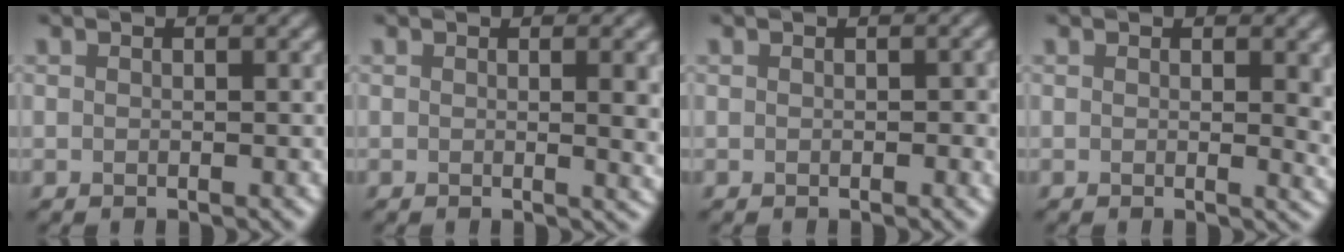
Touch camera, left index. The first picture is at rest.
{"total": 3.6, "force": [0.3, 1.0, 3.5], "torque": [-0.033, 0.001, 0.002]}
{"total": 1.1, "force": [0.0, 0.6, 0.9], "torque": [-0.010, -0.002, 0.001]}
{"total": 2.5, "force": [0.4, 0.7, 2.4], "torque": [-0.022, -0.003, 0.007]}